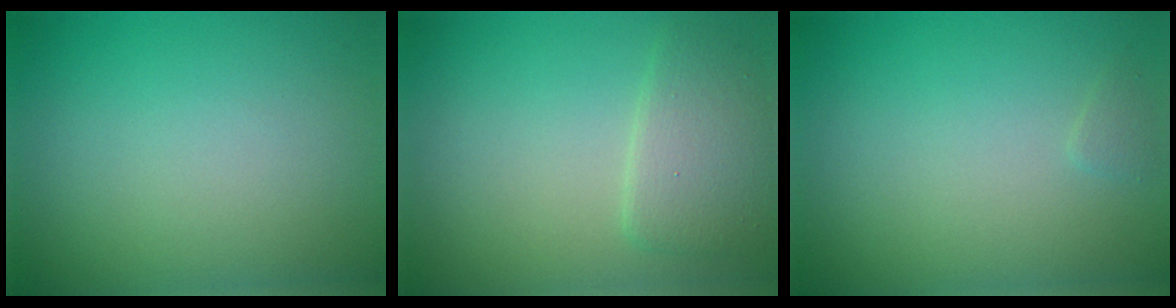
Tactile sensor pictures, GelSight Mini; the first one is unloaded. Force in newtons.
{"total": 3.0, "press": 3.0, "slide": 0.0}
{"total": 0.5, "press": 0.5, "slide": 0.0}